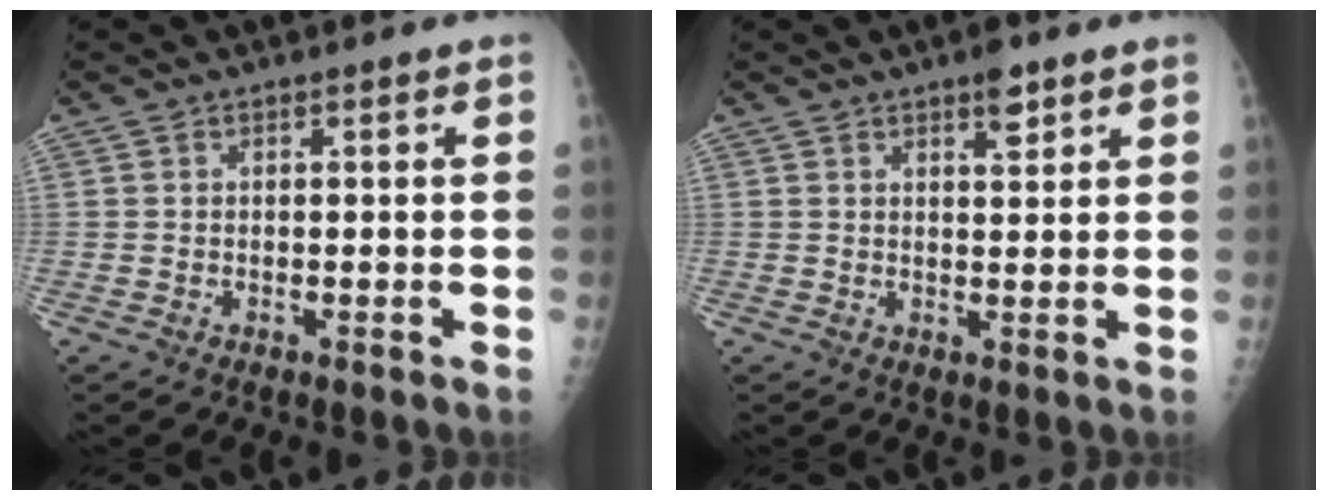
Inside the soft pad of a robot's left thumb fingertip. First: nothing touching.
{"total": 3.6, "force": [2.4, 1.3, 2.4], "torque": [-0.026, -0.013, 0.034]}